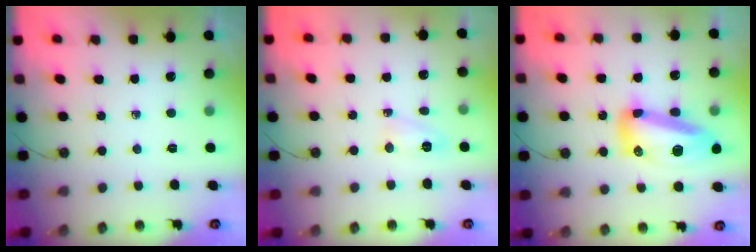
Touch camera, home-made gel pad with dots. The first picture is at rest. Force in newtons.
{"total": 3.9, "press": 3.9, "slide": 0.7}
{"total": 15.1, "press": 15.1, "slide": 1.2}